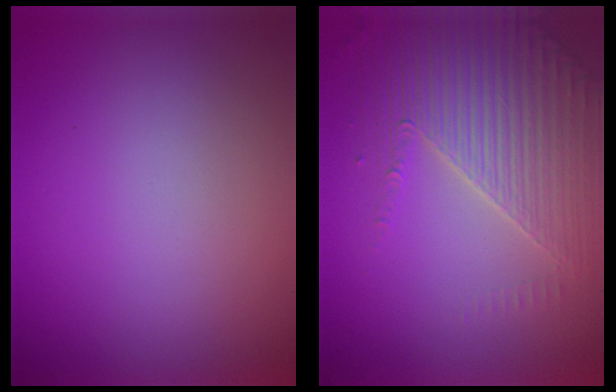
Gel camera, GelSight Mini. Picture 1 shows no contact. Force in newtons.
{"total": 4.3, "press": 4.0, "slide": 1.6}